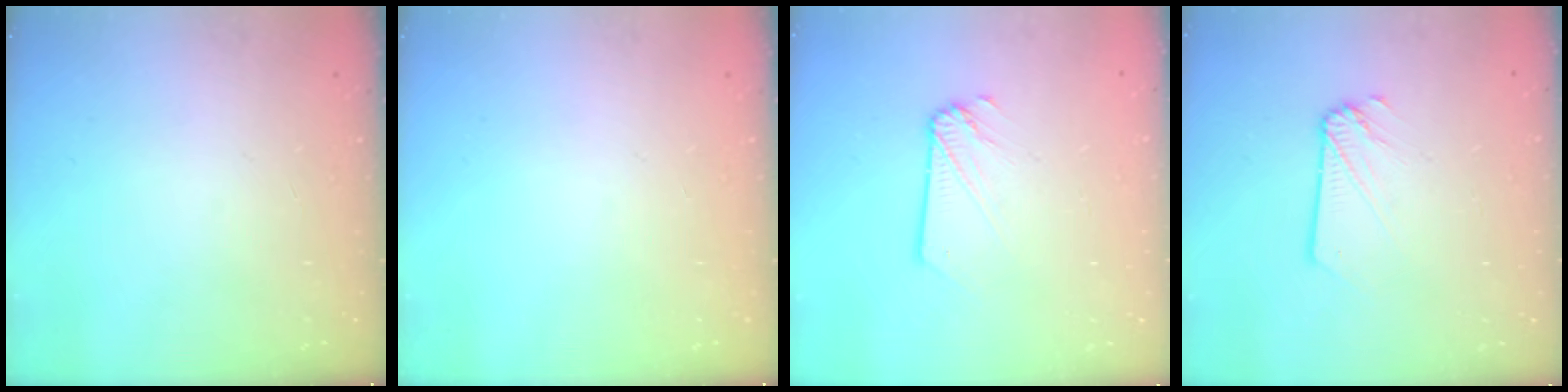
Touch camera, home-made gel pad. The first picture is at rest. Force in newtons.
{"total": 0.0}
{"total": 2.1, "press": 2.1, "slide": 0.1}
{"total": 2.1, "press": 2.1, "slide": 0.1}